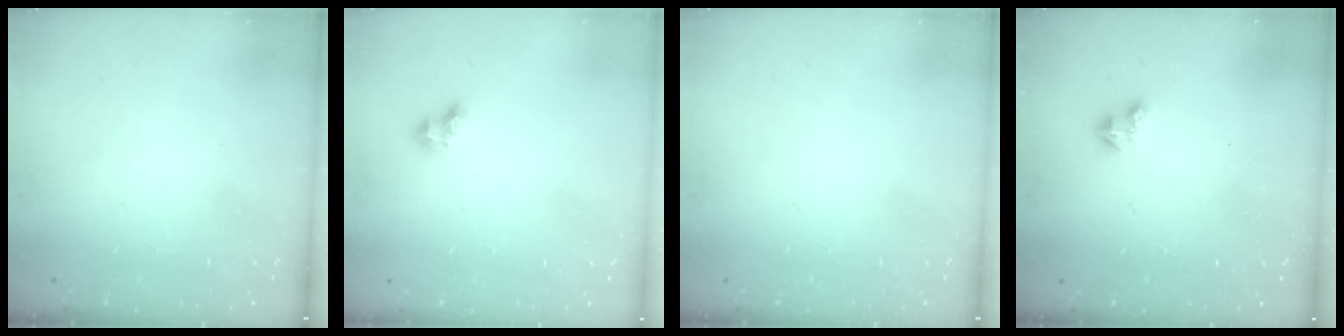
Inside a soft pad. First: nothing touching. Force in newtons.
{"total": 2.7, "press": 2.5, "slide": 1.0}
{"total": 0.0}
{"total": 1.6, "press": 1.6, "slide": 0.4}